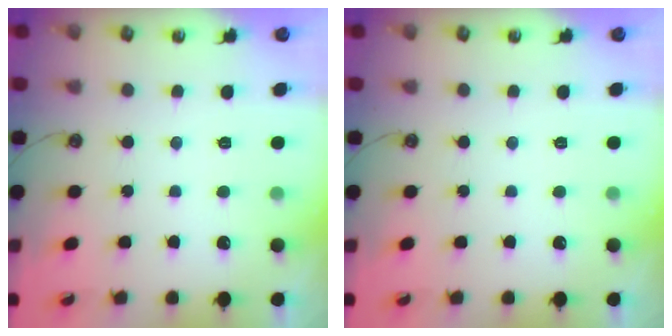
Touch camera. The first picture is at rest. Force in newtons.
{"total": 0.0}